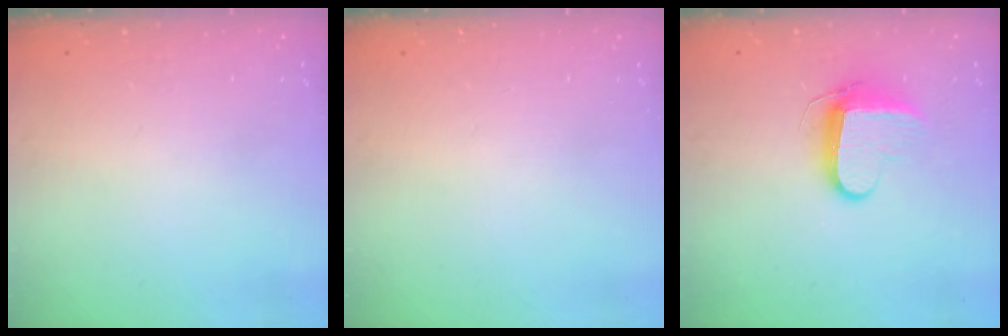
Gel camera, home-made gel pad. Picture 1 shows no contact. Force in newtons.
{"total": 0.0}
{"total": 9.8, "press": 9.7, "slide": 1.1}